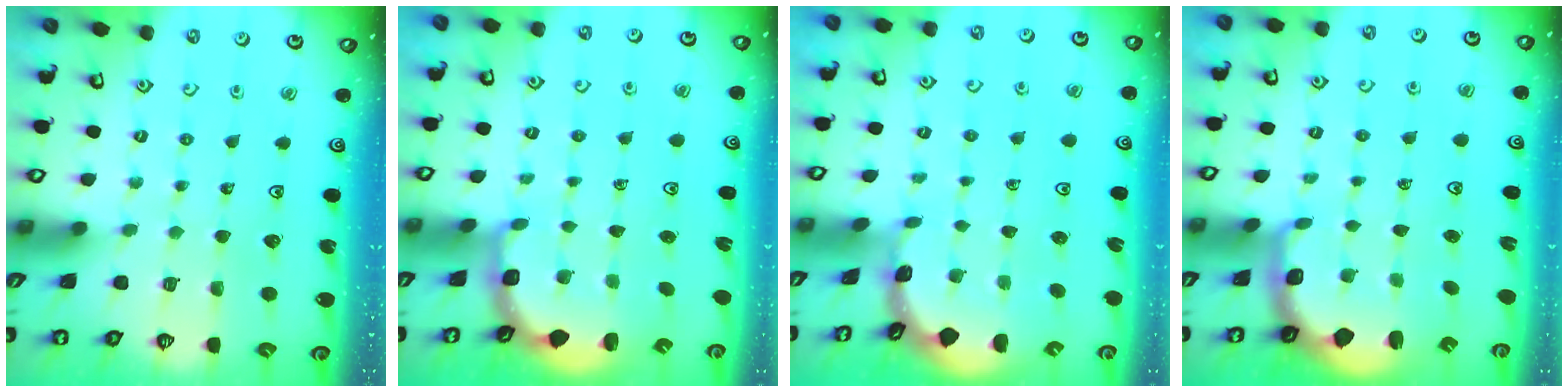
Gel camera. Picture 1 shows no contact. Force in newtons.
{"total": 2.9, "press": 2.5, "slide": 1.4}
{"total": 0.0}
{"total": 2.2, "press": 1.5, "slide": 1.6}